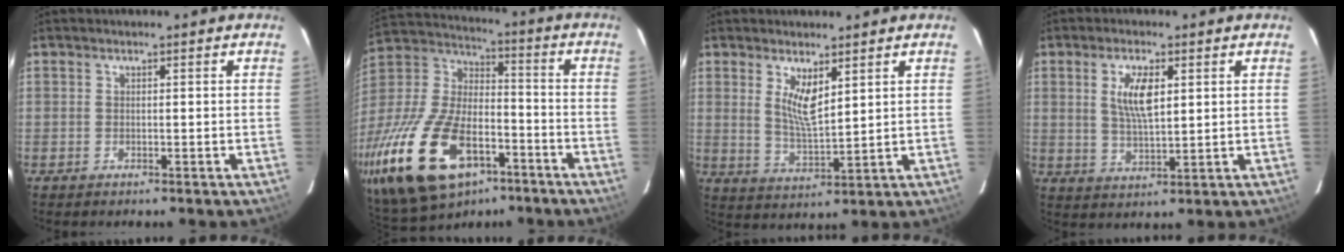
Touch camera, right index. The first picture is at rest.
{"total": 32.1, "force": [-16.9, 16.8, 21.5], "torque": [-0.468, -0.027, -0.278]}
{"total": 6.2, "force": [2.9, 1.9, 5.1], "torque": [-0.093, -0.013, 0.060]}
{"total": 6.8, "force": [2.1, 2.6, 6.0], "torque": [-0.110, 0.000, 0.043]}